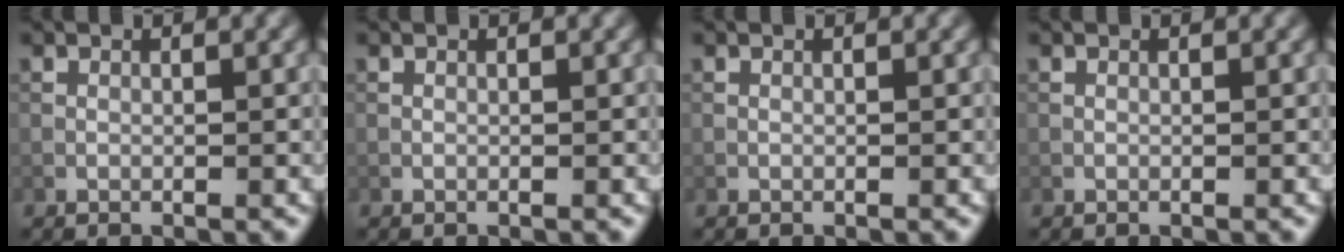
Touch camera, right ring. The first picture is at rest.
{"total": 0.0}
{"total": 0.0}
{"total": 0.0}